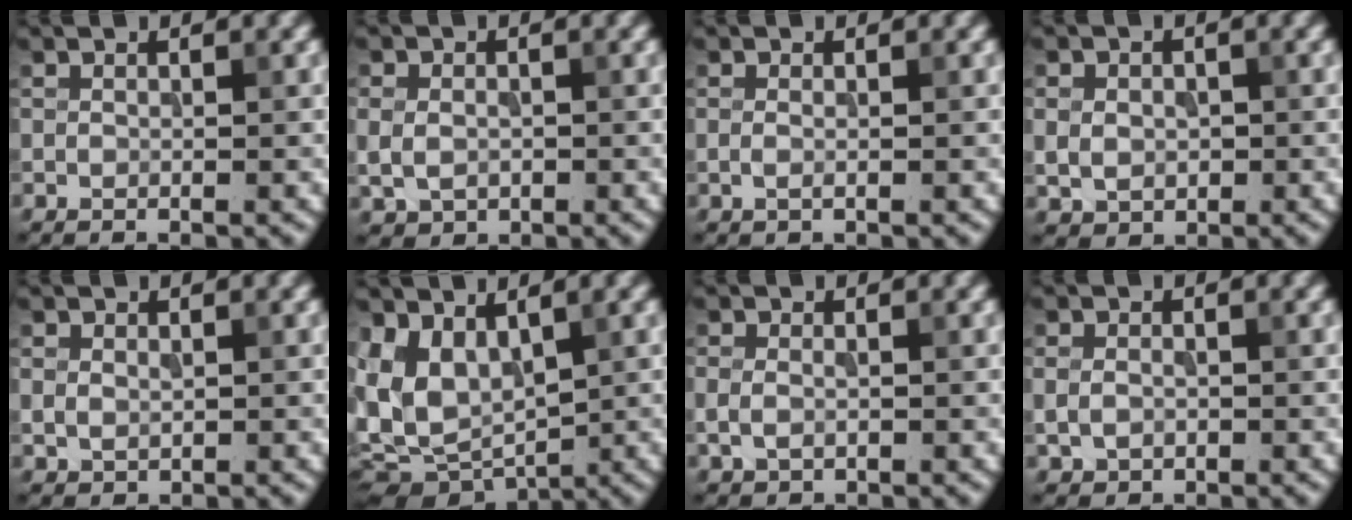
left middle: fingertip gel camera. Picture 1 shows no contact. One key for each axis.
{"total": 2.9, "fx": -0.2, "fy": 2.4, "fz": 1.6, "tx": -0.029, "ty": -0.006, "tz": 0.000}
{"total": 0.7, "fx": -0.1, "fy": 0.3, "fz": 0.6, "tx": -0.016, "ty": -0.003, "tz": -0.002}
{"total": 2.8, "fx": -0.1, "fy": 2.4, "fz": 1.5, "tx": -0.024, "ty": -0.006, "tz": 0.001}
{"total": 1.3, "fx": 0.2, "fy": 1.1, "fz": 0.7, "tx": -0.015, "ty": -0.001, "tz": 0.006}
{"total": 7.0, "fx": 0.5, "fy": 4.7, "fz": 5.2, "tx": -0.117, "ty": -0.020, "tz": 0.017}
{"total": 1.8, "fx": -0.3, "fy": 1.3, "fz": 1.2, "tx": -0.027, "ty": 0.000, "tz": -0.006}
{"total": 2.1, "fx": -0.3, "fy": 1.8, "fz": 1.2, "tx": -0.022, "ty": -0.004, "tz": -0.005}